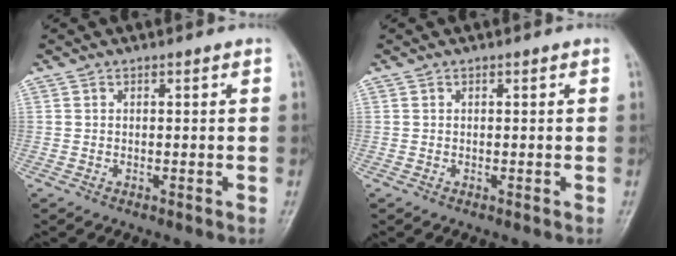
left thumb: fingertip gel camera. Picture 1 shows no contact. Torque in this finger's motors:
{"motor_torque": [0.00, 0.02, 0.00, 0.00, 0.00]}